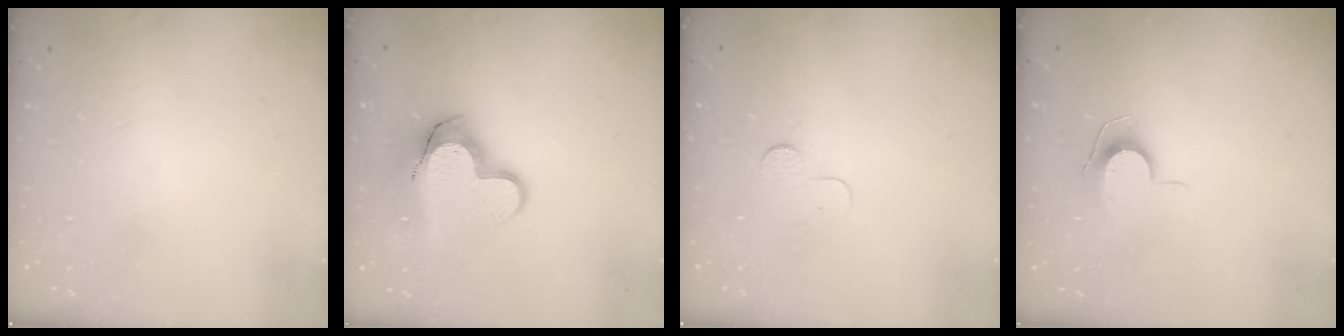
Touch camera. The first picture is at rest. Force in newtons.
{"total": 13.4, "press": 13.4, "slide": 1.1}
{"total": 2.9, "press": 2.9, "slide": 0.3}
{"total": 6.8, "press": 6.8, "slide": 0.7}